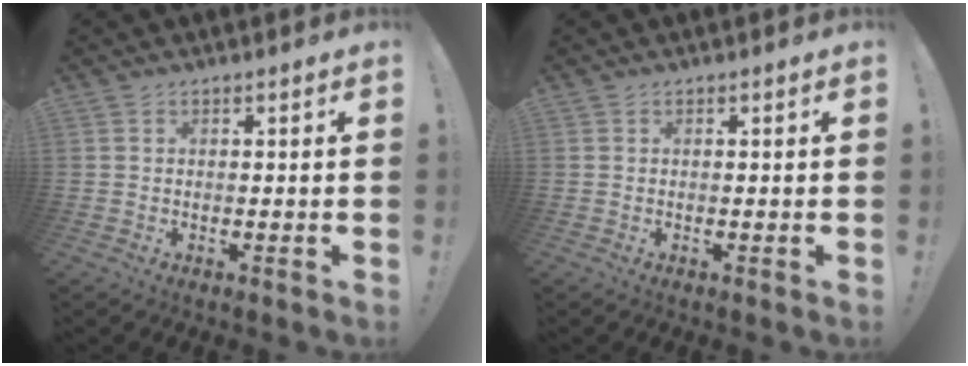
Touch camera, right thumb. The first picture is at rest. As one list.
[{"total": 0.0}]